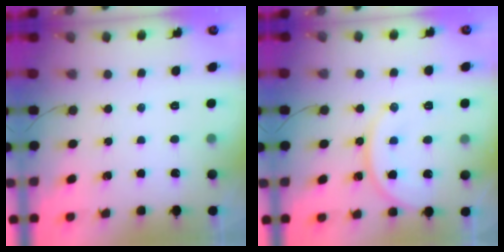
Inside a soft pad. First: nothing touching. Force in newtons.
{"total": 10.6, "press": 10.5, "slide": 0.5}